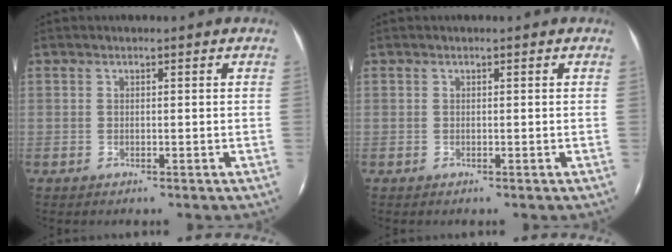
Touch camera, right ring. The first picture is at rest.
{"total": 0.0}